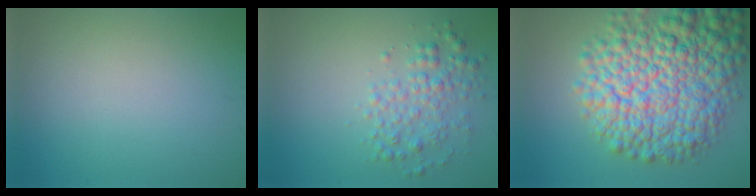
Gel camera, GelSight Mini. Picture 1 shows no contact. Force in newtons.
{"total": 2.9, "press": 2.9, "slide": 0.0}
{"total": 12.3, "press": 12.3, "slide": 0.5}